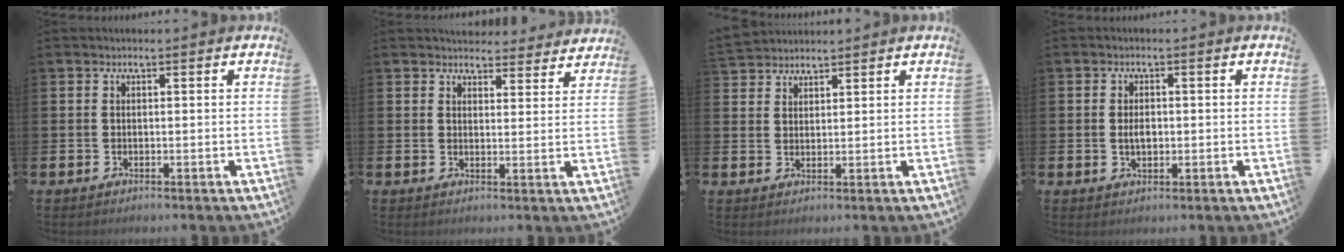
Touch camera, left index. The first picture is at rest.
{"total": 4.3, "force": [4.1, 1.1, -0.1], "torque": [0.004, -0.027, 0.073]}
{"total": 2.8, "force": [2.7, 0.4, -0.4], "torque": [0.007, -0.012, 0.051]}
{"total": 2.2, "force": [0.0, 1.4, 1.7], "torque": [-0.024, 0.002, -0.004]}